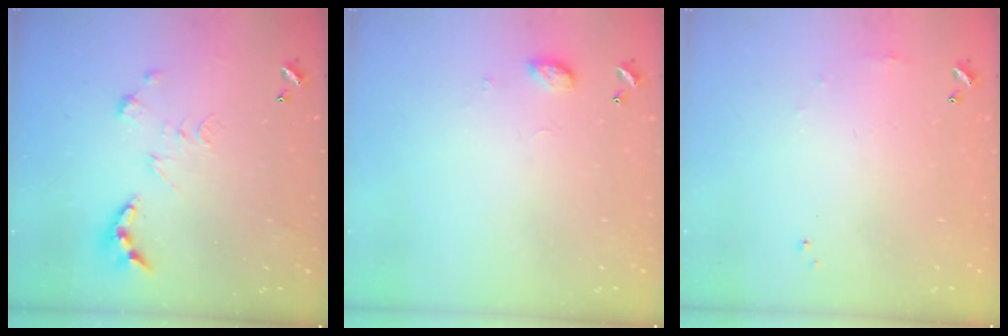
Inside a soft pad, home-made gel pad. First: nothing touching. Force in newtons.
{"total": 5.3, "press": 5.2, "slide": 0.8}
{"total": 4.7, "press": 4.7, "slide": 0.7}